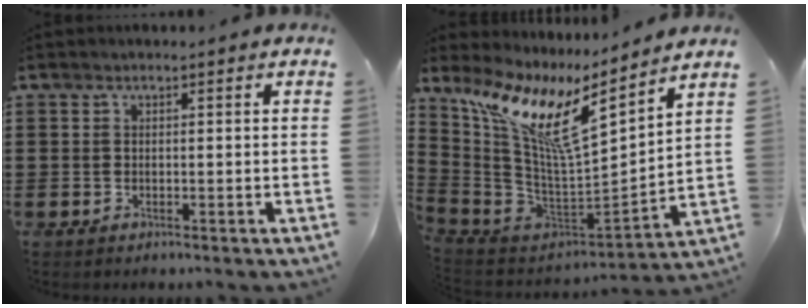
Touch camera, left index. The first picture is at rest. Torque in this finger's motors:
{"motor_torque": [1.25, 0.25, 0.99, 0.20]}